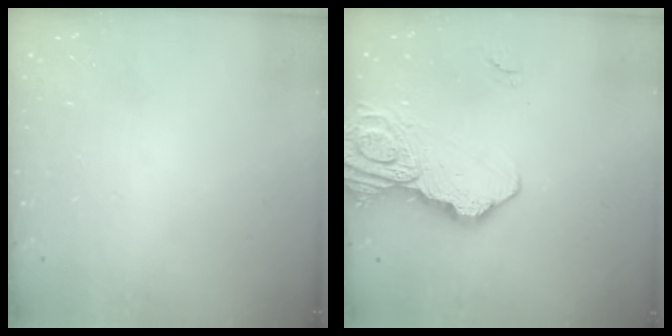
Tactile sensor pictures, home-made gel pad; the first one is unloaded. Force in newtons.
{"total": 16.7, "press": 16.6, "slide": 2.1}